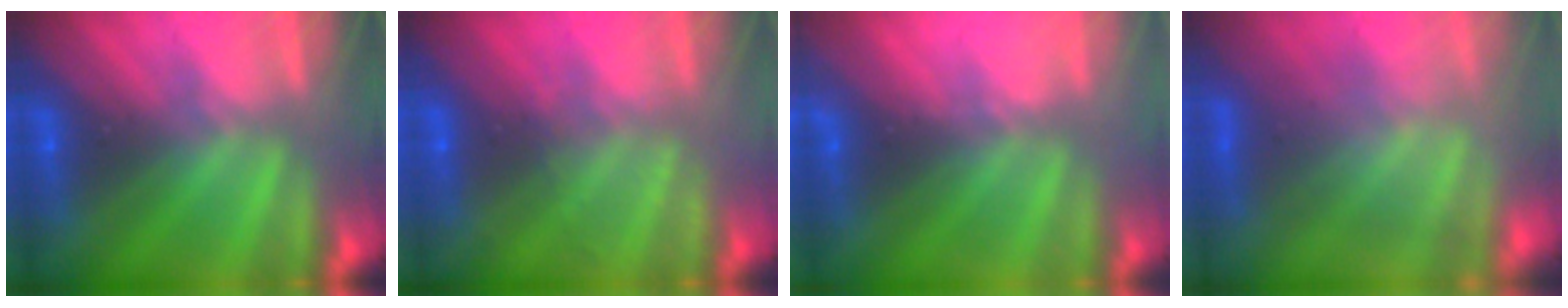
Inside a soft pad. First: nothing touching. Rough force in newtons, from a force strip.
{"total": 1.7}
{"total": 2.4}
{"total": 3.8}